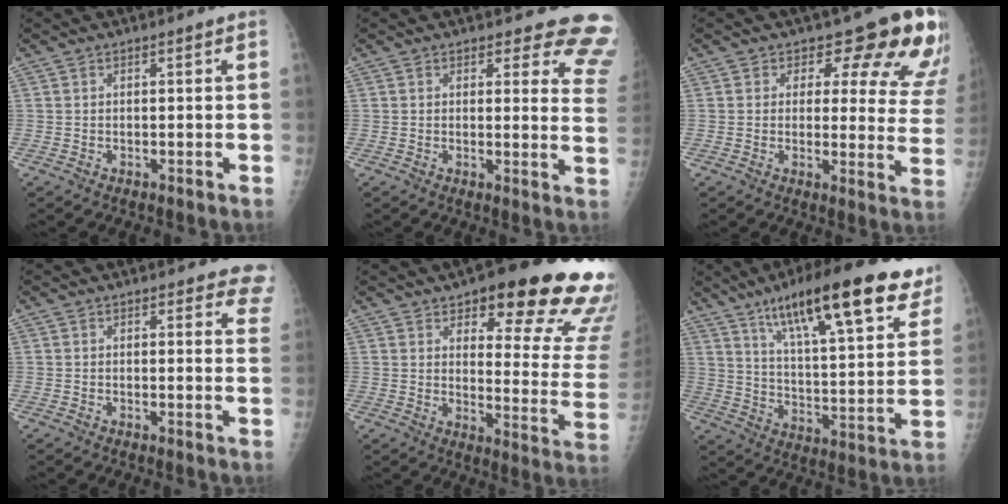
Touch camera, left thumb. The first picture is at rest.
{"total": 11.3, "force": [10.5, 3.6, 2.0], "torque": [0.036, -0.086, 0.077]}
{"total": 14.7, "force": [10.5, 7.2, 7.3], "torque": [-0.024, -0.061, 0.092]}
{"total": 6.4, "force": [5.5, 2.4, 2.1], "torque": [0.020, -0.020, 0.037]}
{"total": 23.4, "force": [15.4, 7.3, 16.0], "torque": [-0.153, -0.078, 0.190]}
{"total": 25.1, "force": [15.5, 6.6, 18.6], "torque": [-0.255, -0.040, 0.241]}